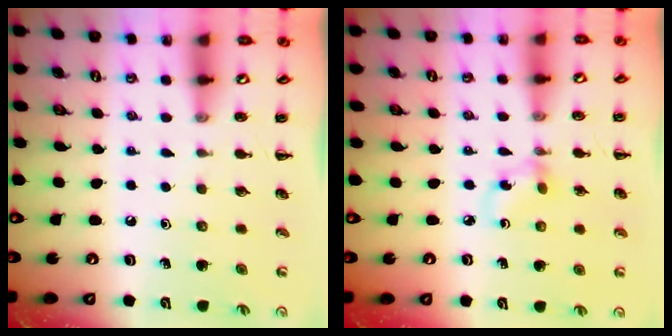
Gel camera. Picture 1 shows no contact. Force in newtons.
{"total": 2.9, "press": 2.7, "slide": 0.9}